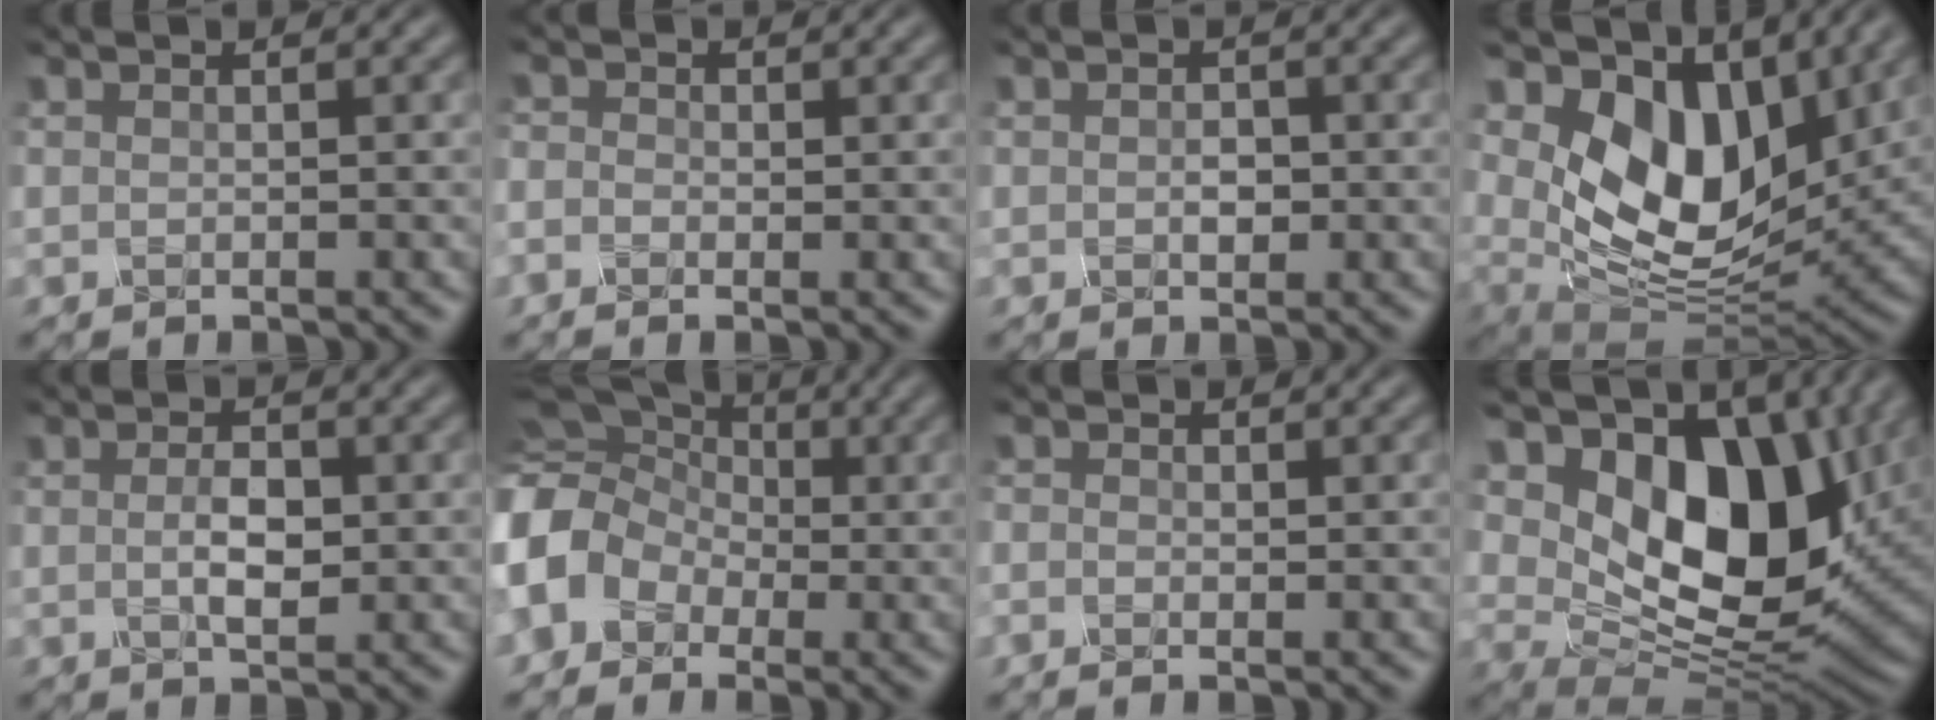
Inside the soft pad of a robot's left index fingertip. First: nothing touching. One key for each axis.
{"total": 1.3, "fx": -0.7, "fy": 1.0, "fz": 0.5, "tx": -0.013, "ty": -0.002, "tz": -0.012}
{"total": 1.2, "fx": -0.4, "fy": 0.8, "fz": 0.8, "tx": -0.015, "ty": -0.003, "tz": -0.005}
{"total": 10.8, "fx": 4.5, "fy": 6.5, "fz": 7.4, "tx": -0.129, "ty": -0.019, "tz": 0.080}
{"total": 2.5, "fx": -0.4, "fy": 1.2, "fz": 2.2, "tx": -0.045, "ty": -0.004, "tz": -0.006}
{"total": 11.1, "fx": -1.6, "fy": 9.4, "fz": 5.7, "tx": -0.120, "ty": -0.001, "tz": -0.070}
{"total": 0.7, "fx": -0.4, "fy": 0.4, "fz": 0.3, "tx": -0.005, "ty": -0.005, "tz": -0.008}
{"total": 13.8, "fx": 4.5, "fy": 8.7, "fz": 9.7, "tx": -0.148, "ty": -0.010, "tz": 0.080}